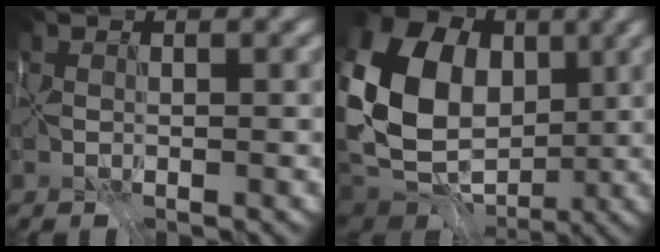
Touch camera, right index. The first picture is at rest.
{"total": 14.8, "force": [0.8, 11.6, 9.2], "torque": [-0.181, 0.010, 0.019]}